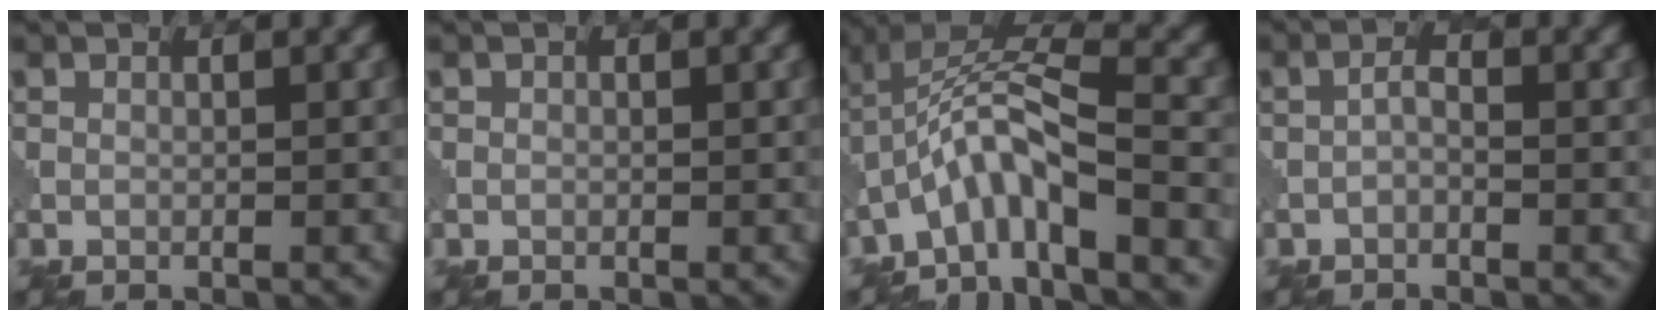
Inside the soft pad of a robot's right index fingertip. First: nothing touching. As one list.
[{"total": 0.0}, {"total": 6.4, "force": [-3.6, 1.4, 5.1], "torque": [-0.098, 0.016, -0.075]}, {"total": 1.2, "force": [-0.6, 0.5, 0.9], "torque": [-0.019, 0.004, -0.012]}]